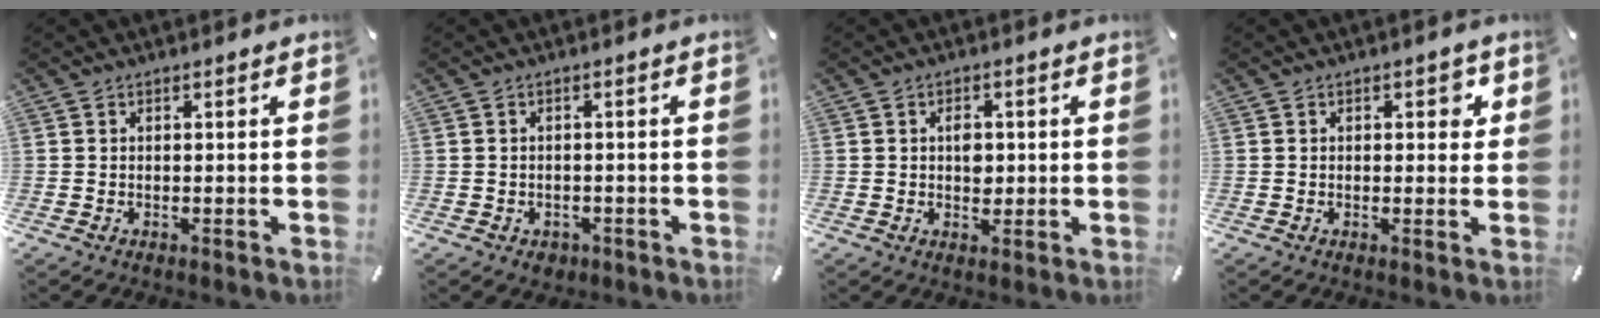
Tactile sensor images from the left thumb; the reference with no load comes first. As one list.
[{"total": 2.4, "force": [-1.1, 1.9, 1.0], "torque": [-0.015, 0.006, -0.021]}, {"total": 3.7, "force": [0.1, 2.8, 2.4], "torque": [-0.025, -0.003, -0.004]}, {"total": 2.6, "force": [0.8, 1.6, 1.9], "torque": [-0.015, -0.001, 0.005]}]